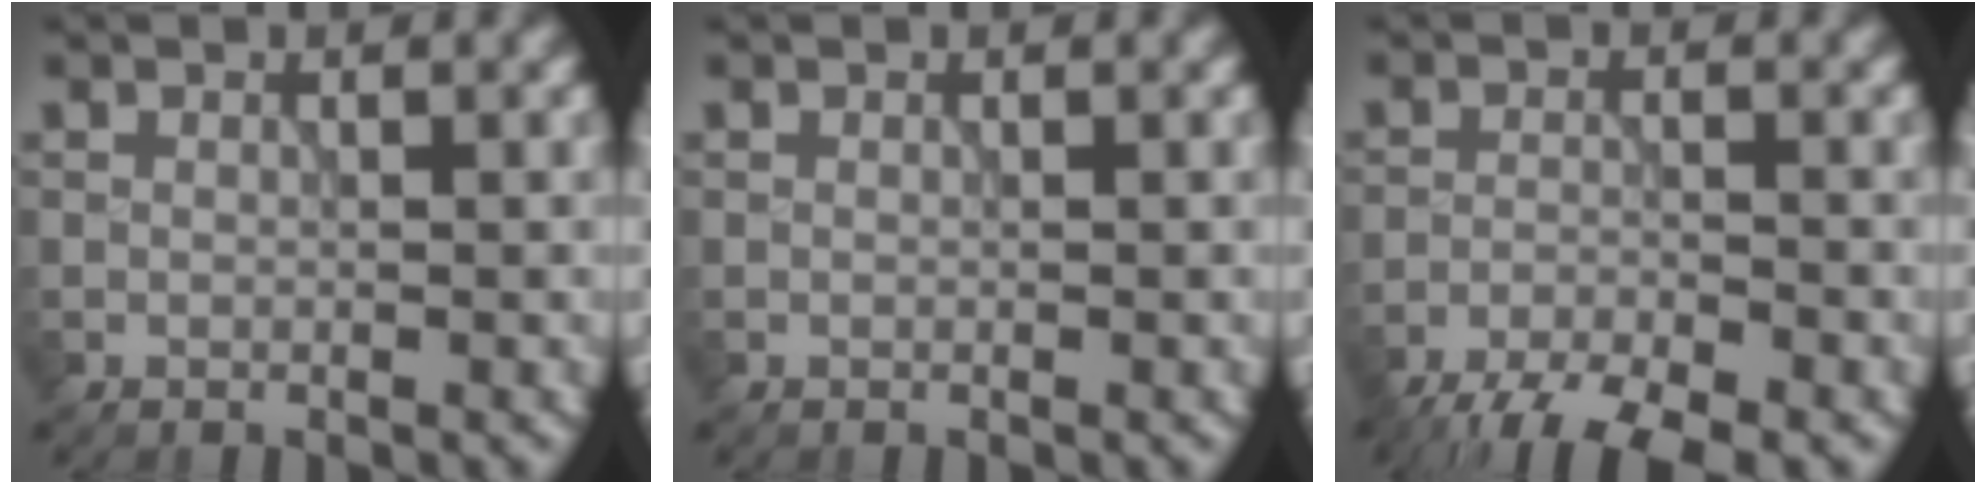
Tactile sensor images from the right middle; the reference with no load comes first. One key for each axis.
{"total": 0.0}
{"total": 7.2, "fx": -6.0, "fy": 1.4, "fz": 3.7, "tx": -0.071, "ty": -0.023, "tz": -0.100}